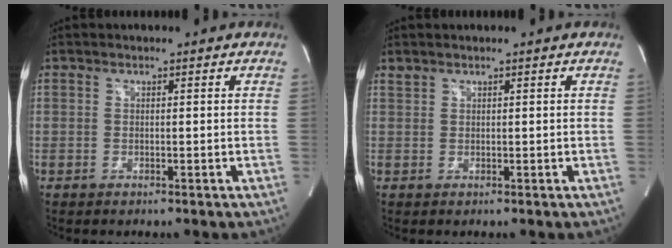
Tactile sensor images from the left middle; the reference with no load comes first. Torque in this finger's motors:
{"motor_torque": [0.04, -0.01, 0.05, 0.01]}